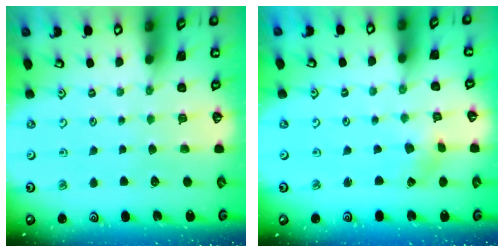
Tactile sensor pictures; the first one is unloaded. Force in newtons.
{"total": 1.1, "press": 1.1, "slide": 0.2}